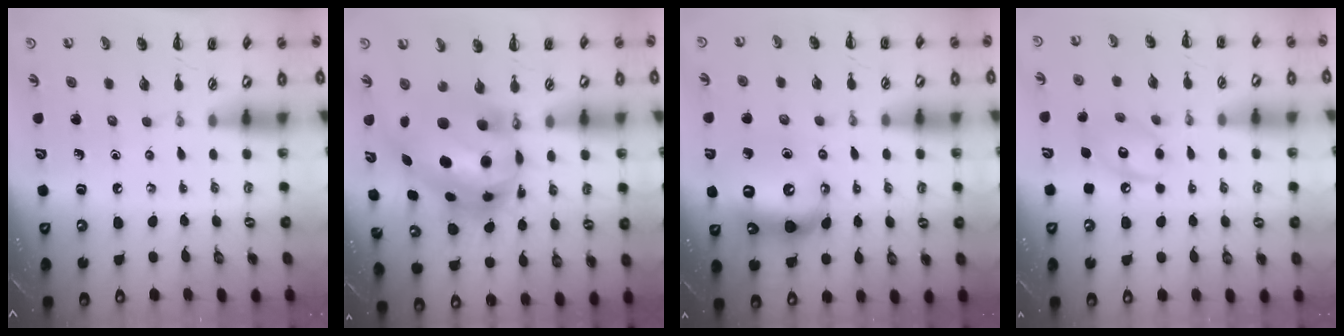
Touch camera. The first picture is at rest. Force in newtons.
{"total": 14.7, "press": 14.3, "slide": 3.6}
{"total": 11.6, "press": 11.6, "slide": 1.2}
{"total": 9.3, "press": 9.3, "slide": 0.9}